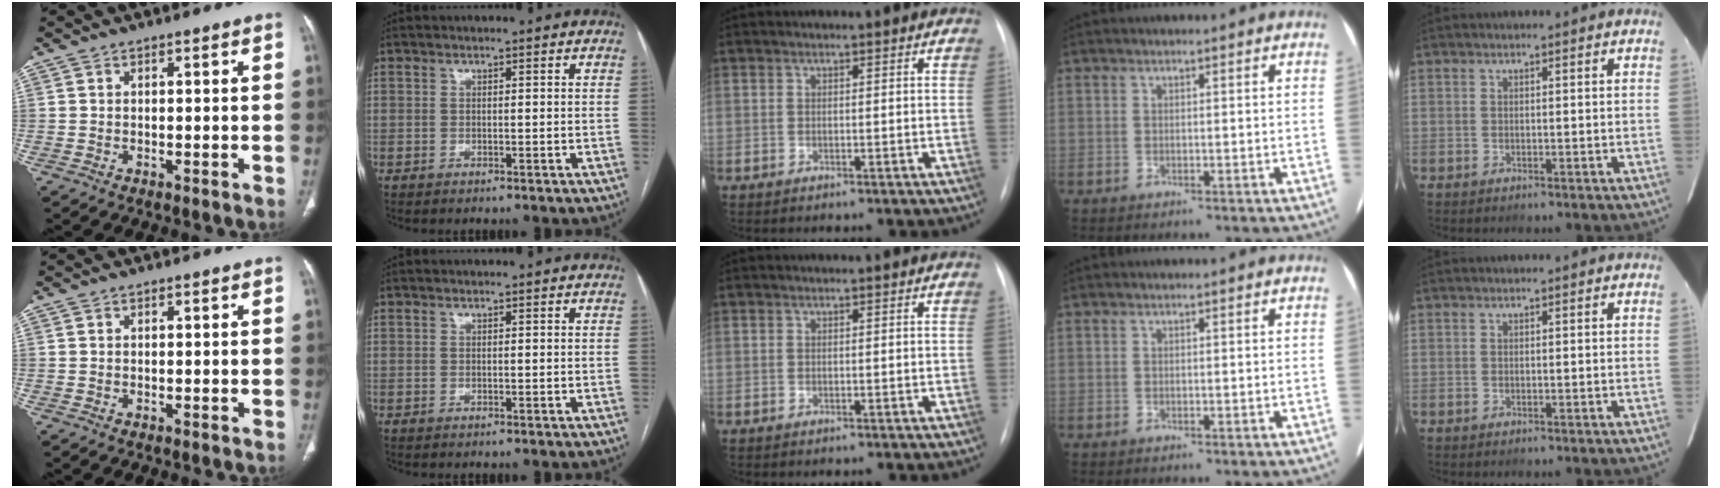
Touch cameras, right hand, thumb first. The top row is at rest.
{}